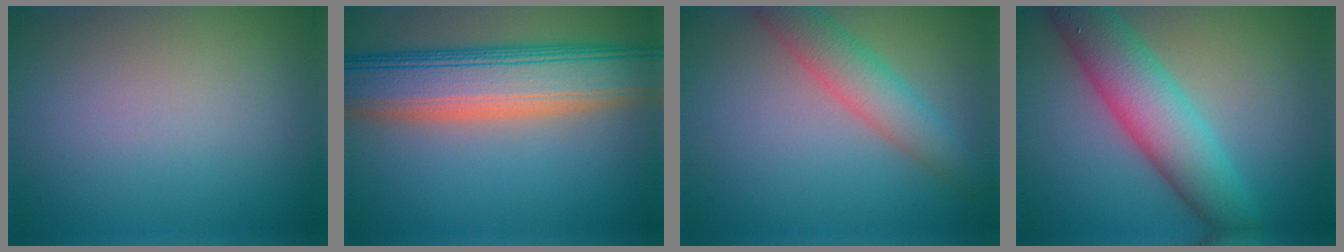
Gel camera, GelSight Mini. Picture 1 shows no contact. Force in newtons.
{"total": 10.0, "press": 10.0, "slide": 0.6}
{"total": 4.2, "press": 4.2, "slide": 0.2}
{"total": 7.2, "press": 7.2, "slide": 0.1}